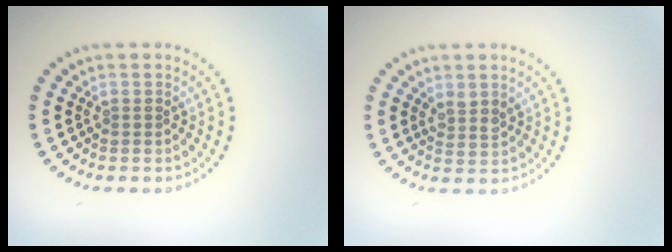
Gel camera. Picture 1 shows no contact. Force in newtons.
{"total": 1.4, "press": 1.1, "slide": 0.8}